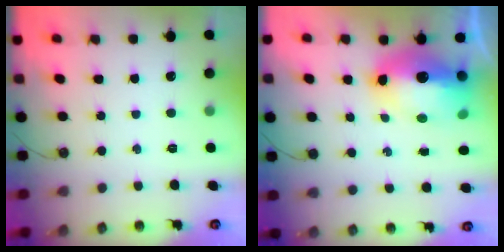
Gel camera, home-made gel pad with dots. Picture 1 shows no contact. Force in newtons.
{"total": 15.0, "press": 14.9, "slide": 1.3}